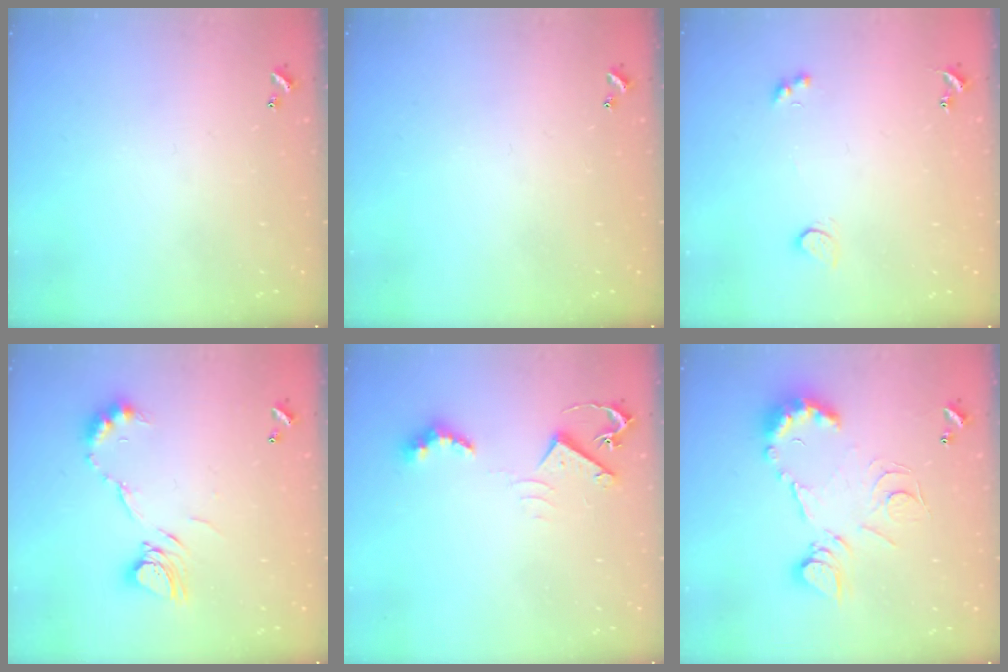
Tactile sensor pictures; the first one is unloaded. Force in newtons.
{"total": 0.0}
{"total": 2.6, "press": 2.3, "slide": 1.2}
{"total": 10.3, "press": 10.3, "slide": 1.1}
{"total": 6.6, "press": 6.5, "slide": 1.0}
{"total": 14.0, "press": 13.9, "slide": 1.6}